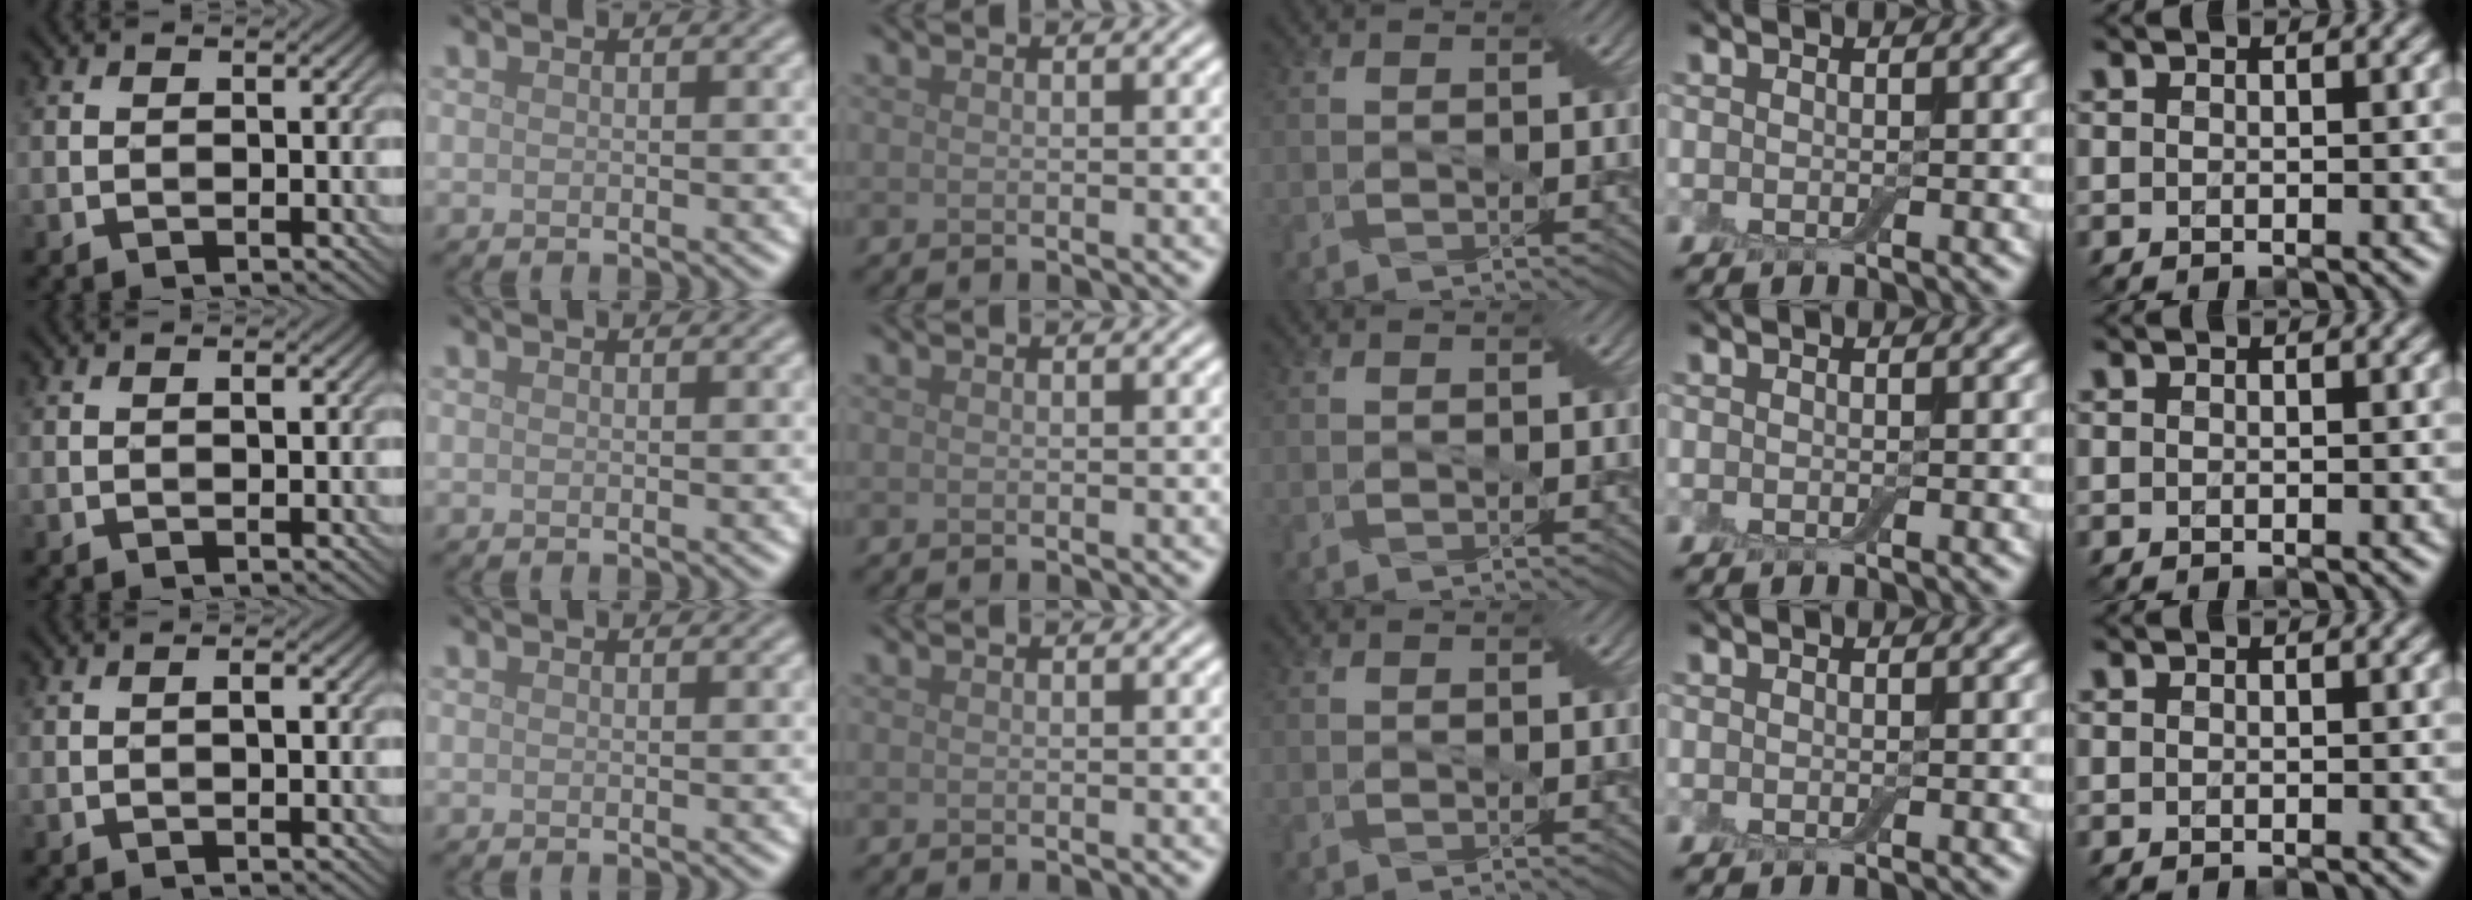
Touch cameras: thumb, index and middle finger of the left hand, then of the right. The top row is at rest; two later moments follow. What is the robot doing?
{"motion": "fold", "object": "bandage"}